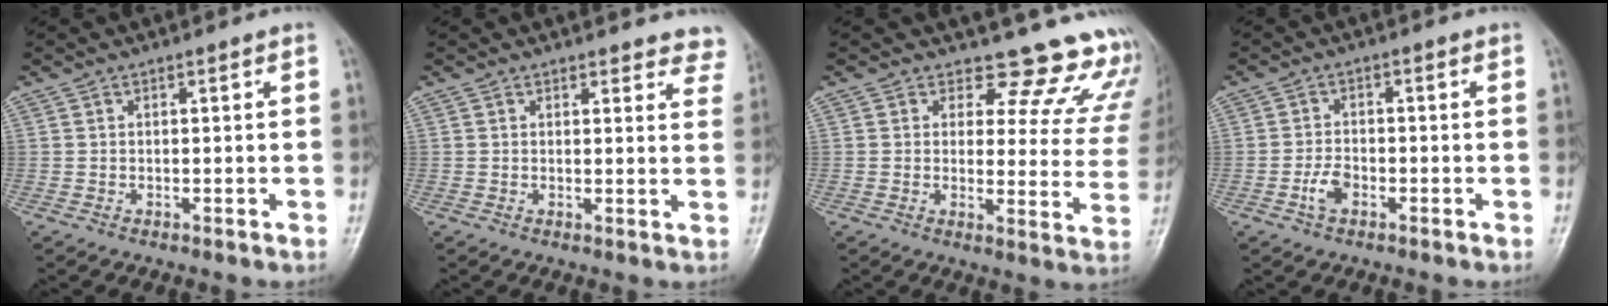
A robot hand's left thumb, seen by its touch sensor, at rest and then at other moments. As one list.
[{"total": 6.7, "force": [6.2, 2.3, 1.0], "torque": [0.039, -0.027, 0.043]}, {"total": 15.3, "force": [13.8, 5.8, 2.9], "torque": [0.019, -0.122, 0.127]}, {"total": 3.4, "force": [-1.6, 2.0, 2.3], "torque": [-0.043, 0.011, -0.032]}]